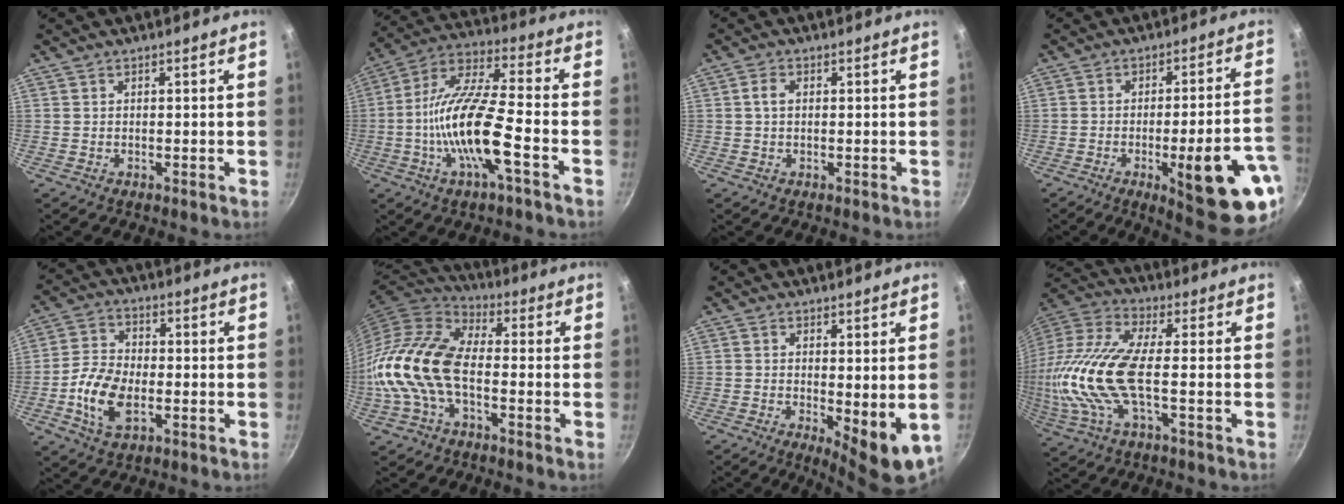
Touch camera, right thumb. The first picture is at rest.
{"total": 16.5, "force": [-4.7, 3.8, 15.3], "torque": [-0.290, 0.037, -0.105]}
{"total": 2.3, "force": [0.4, 1.5, 1.7], "torque": [-0.032, 0.006, 0.005]}
{"total": 19.0, "force": [-6.8, 4.2, 17.2], "torque": [-0.200, 0.022, -0.084]}
{"total": 10.0, "force": [-2.7, 5.8, 7.7], "torque": [-0.145, 0.017, -0.059]}
{"total": 14.6, "force": [-2.9, 8.0, 11.8], "torque": [-0.220, 0.035, -0.072]}
{"total": 8.7, "force": [-0.9, 3.0, 8.1], "torque": [-0.100, -0.013, -0.002]}
{"total": 19.1, "force": [-2.0, 6.6, 17.8], "torque": [-0.394, 0.010, -0.054]}